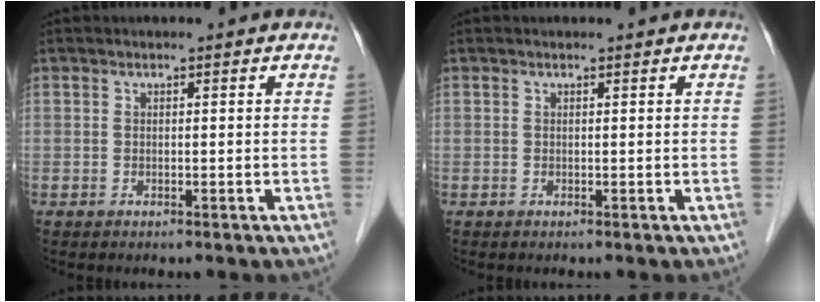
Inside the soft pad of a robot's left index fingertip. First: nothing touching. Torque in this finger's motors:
{"motor_torque": [0.07, -0.05, 0.03, 0.01]}